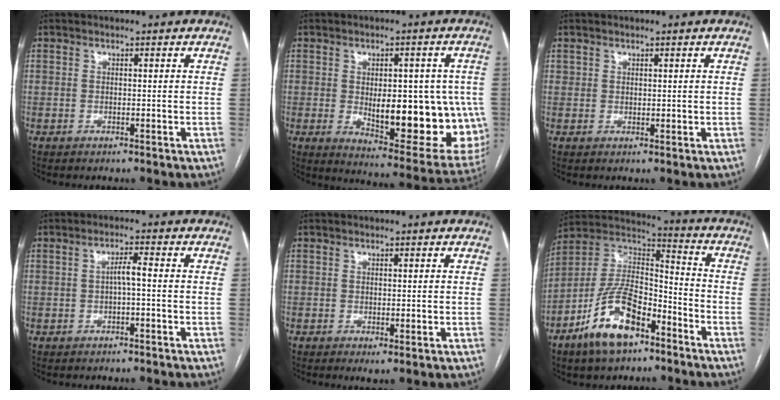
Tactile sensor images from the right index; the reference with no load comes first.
{"total": 19.6, "force": [-2.2, 7.8, 17.9], "torque": [-0.178, 0.007, 0.000]}
{"total": 1.1, "force": [0.6, 0.9, 0.3], "torque": [0.007, -0.003, 0.006]}
{"total": 2.3, "force": [-0.3, 0.3, 2.3], "torque": [-0.040, 0.004, -0.004]}
{"total": 1.5, "force": [-0.3, 0.4, 1.5], "torque": [-0.024, -0.008, 0.003]}
{"total": 14.8, "force": [-8.3, 6.3, 10.5], "torque": [-0.214, 0.012, -0.150]}